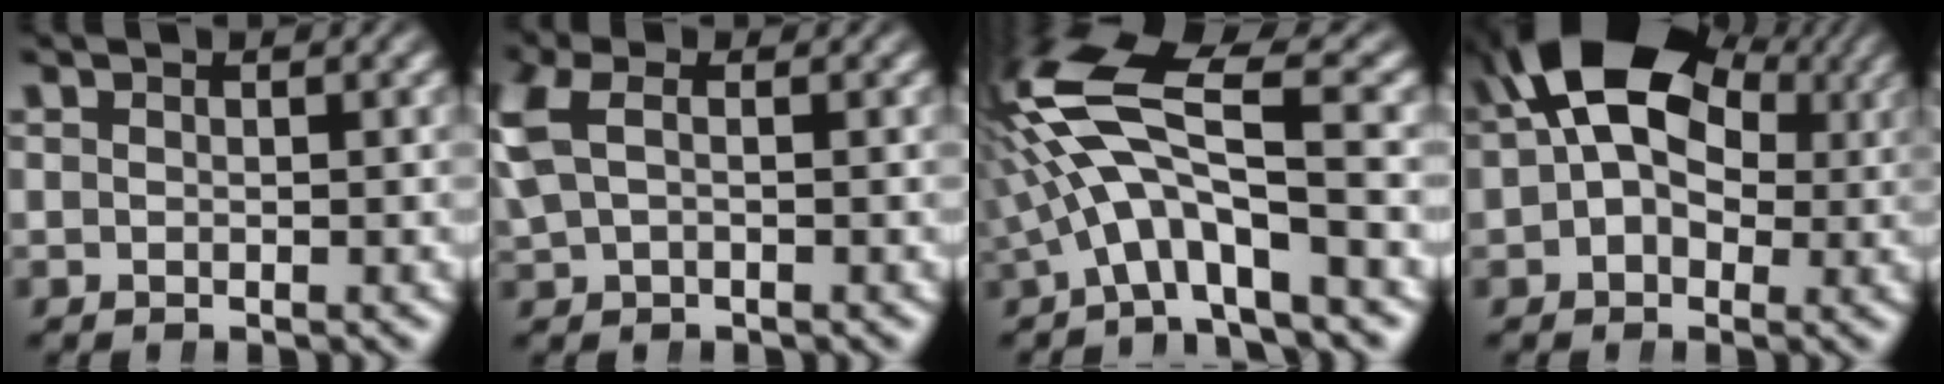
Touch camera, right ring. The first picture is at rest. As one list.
[{"total": 3.2, "force": [0.4, 2.2, 2.3], "torque": [-0.075, -0.002, 0.014]}, {"total": 8.3, "force": [1.4, 3.7, 7.2], "torque": [-0.151, 0.002, 0.024]}, {"total": 15.8, "force": [4.1, 11.2, 10.3], "torque": [-0.170, 0.017, 0.045]}]